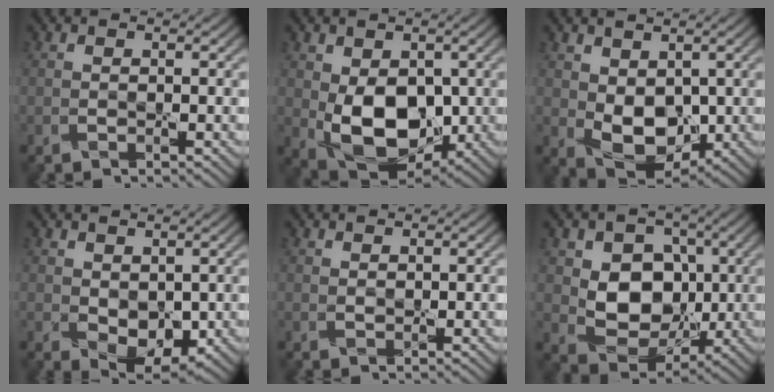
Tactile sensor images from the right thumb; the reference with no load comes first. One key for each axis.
{"total": 10.1, "fx": -1.0, "fy": 6.6, "fz": 7.6, "tx": -0.148, "ty": -0.021, "tz": -0.010}
{"total": 7.2, "fx": 0.4, "fy": 4.9, "fz": 5.3, "tx": -0.112, "ty": -0.018, "tz": 0.014}
{"total": 4.5, "fx": 0.4, "fy": 3.0, "fz": 3.3, "tx": -0.069, "ty": -0.013, "tz": 0.014}
{"total": 0.6, "fx": 0.5, "fy": 0.2, "fz": 0.2, "tx": -0.006, "ty": -0.002, "tz": 0.011}
{"total": 8.8, "fx": 0.9, "fy": 6.9, "fz": 5.3, "tx": -0.113, "ty": -0.012, "tz": 0.009}